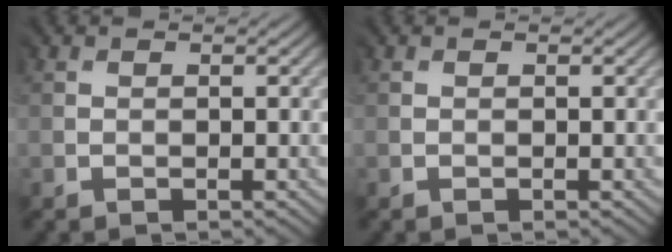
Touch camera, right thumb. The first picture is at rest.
{"total": 0.0}